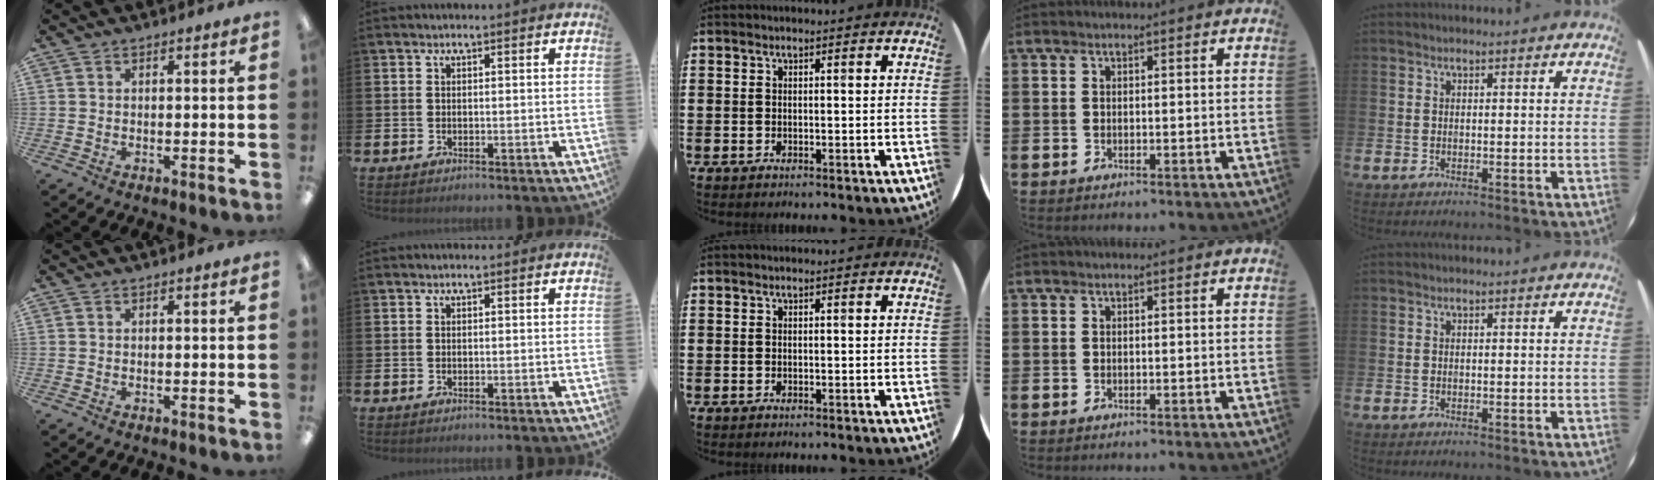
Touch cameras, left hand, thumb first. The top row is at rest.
{}